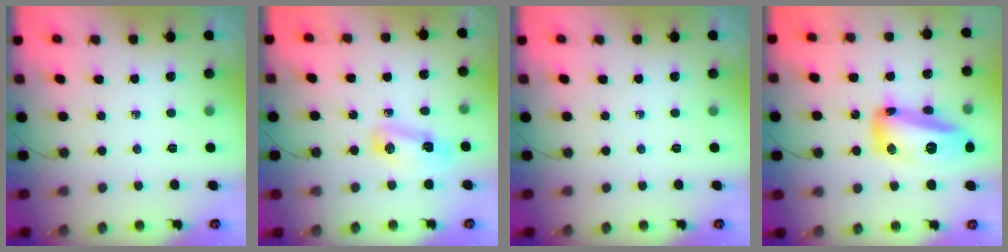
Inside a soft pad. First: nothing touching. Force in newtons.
{"total": 5.9, "press": 5.8, "slide": 0.9}
{"total": 0.0}
{"total": 17.7, "press": 17.6, "slide": 1.4}